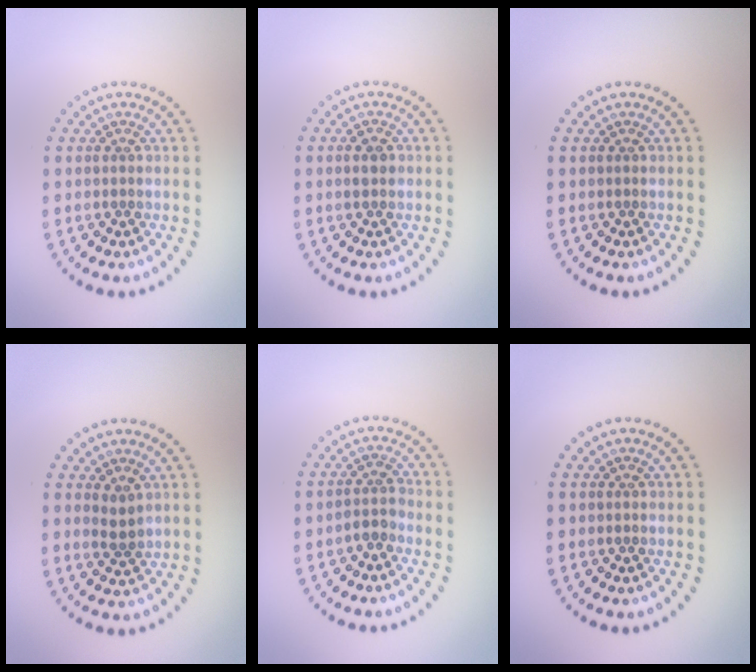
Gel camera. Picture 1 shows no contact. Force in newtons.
{"total": 1.0, "press": 1.0, "slide": 0.1}
{"total": 0.0}
{"total": 1.4, "press": 1.3, "slide": 0.5}
{"total": 1.7, "press": 1.4, "slide": 0.8}
{"total": 0.0}